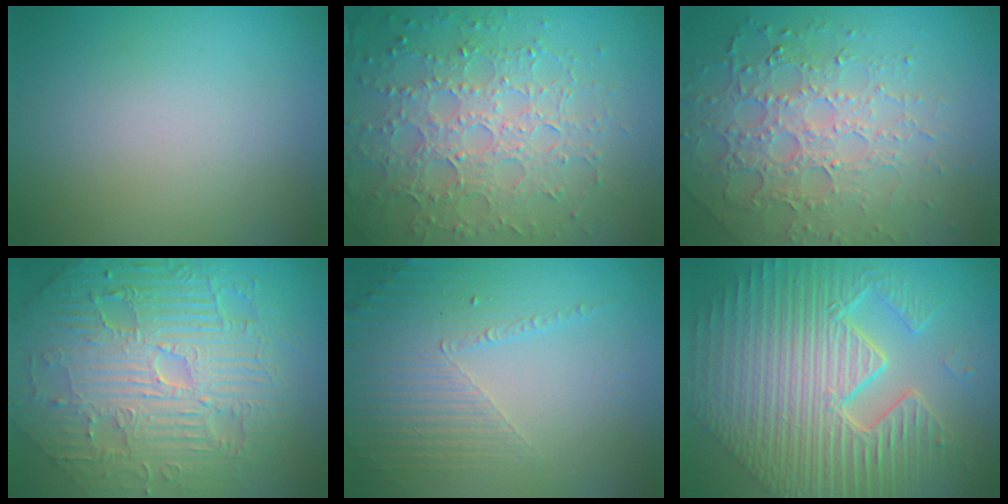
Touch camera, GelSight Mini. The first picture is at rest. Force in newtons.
{"total": 6.5, "press": 5.3, "slide": 3.9}
{"total": 5.9, "press": 4.7, "slide": 3.6}
{"total": 11.5, "press": 7.5, "slide": 8.7}
{"total": 4.8, "press": 3.2, "slide": 3.6}
{"total": 11.7, "press": 7.5, "slide": 9.0}